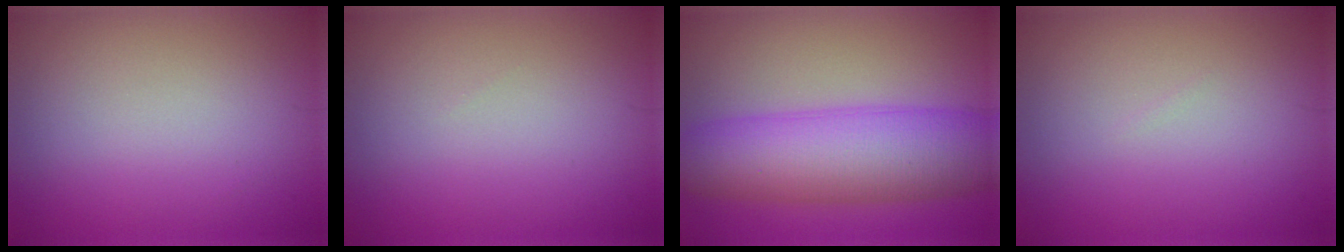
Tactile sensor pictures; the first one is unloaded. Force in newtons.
{"total": 0.0}
{"total": 10.1, "press": 10.1, "slide": 0.1}
{"total": 0.0}